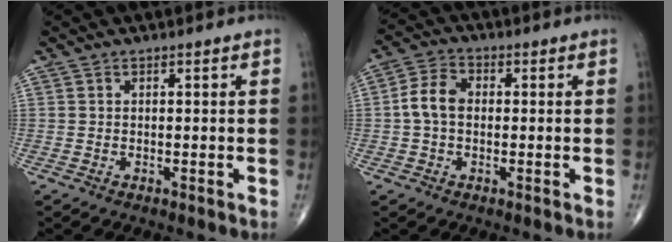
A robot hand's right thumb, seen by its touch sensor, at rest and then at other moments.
{"total": 5.9, "force": [-0.2, 4.1, 4.3], "torque": [-0.082, 0.020, -0.012]}